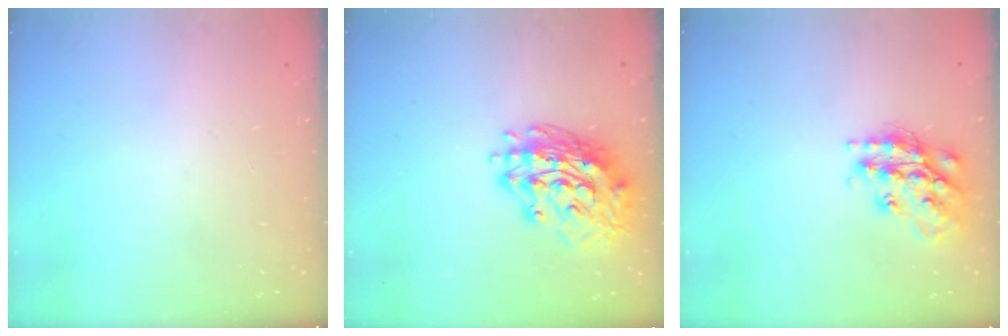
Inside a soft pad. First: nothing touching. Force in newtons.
{"total": 16.1, "press": 16.0, "slide": 1.7}
{"total": 17.4, "press": 17.4, "slide": 1.4}